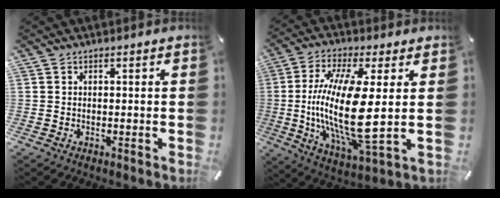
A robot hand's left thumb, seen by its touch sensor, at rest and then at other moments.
{"total": 19.2, "force": [0.9, 5.4, 18.4], "torque": [-0.392, -0.031, 0.004]}